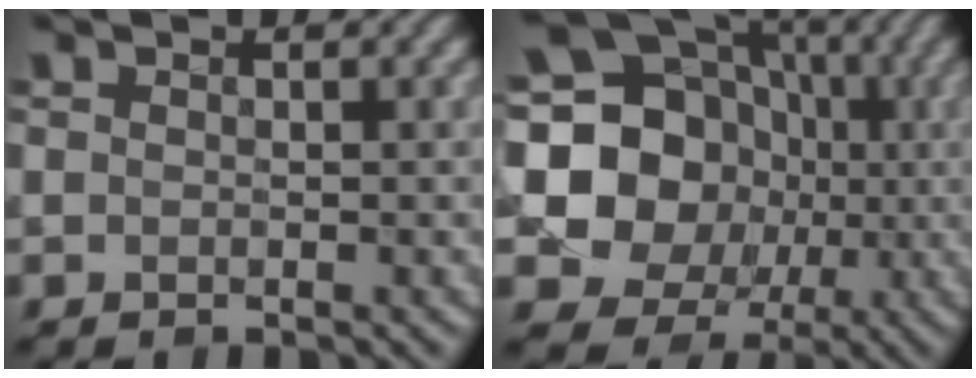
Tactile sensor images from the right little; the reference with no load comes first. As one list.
[{"total": 16.1, "force": [0.8, 14.2, 7.4], "torque": [-0.151, 0.011, -0.019]}]